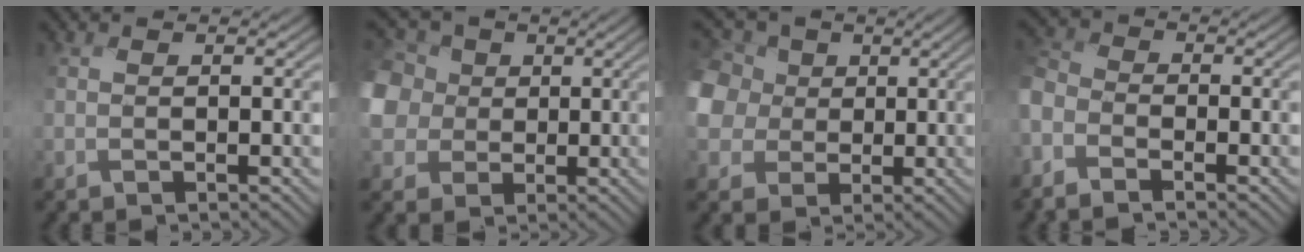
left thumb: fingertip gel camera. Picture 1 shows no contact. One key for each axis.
{"total": 9.4, "fx": 0.6, "fy": 8.4, "fz": 4.2, "tx": -0.162, "ty": -0.013, "tz": -0.007}
{"total": 9.6, "fx": 1.0, "fy": 8.6, "fz": 4.2, "tx": -0.172, "ty": -0.007, "tz": 0.002}
{"total": 4.4, "fx": -3.2, "fy": 2.6, "fz": 1.4, "tx": -0.055, "ty": -0.001, "tz": -0.086}